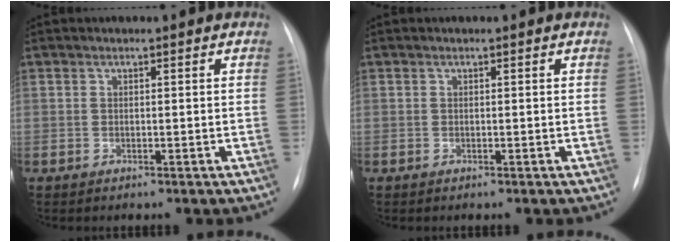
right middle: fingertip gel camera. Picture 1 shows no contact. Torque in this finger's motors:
{"motor_torque": [-0.50, -0.23, -0.02, 0.00]}